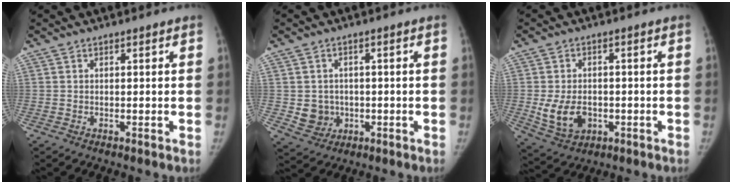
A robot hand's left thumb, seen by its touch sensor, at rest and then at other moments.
{"total": 5.3, "force": [-0.6, 4.9, 1.8], "torque": [-0.005, 0.006, 0.001]}
{"total": 8.4, "force": [-1.6, 6.0, 5.6], "torque": [-0.090, 0.002, -0.014]}